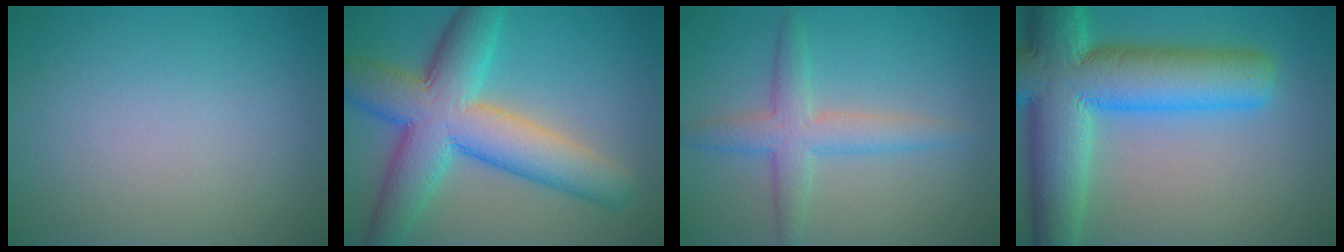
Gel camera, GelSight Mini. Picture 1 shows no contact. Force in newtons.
{"total": 10.6, "press": 10.6, "slide": 0.4}
{"total": 3.7, "press": 3.7, "slide": 0.2}
{"total": 12.8, "press": 12.8, "slide": 0.4}